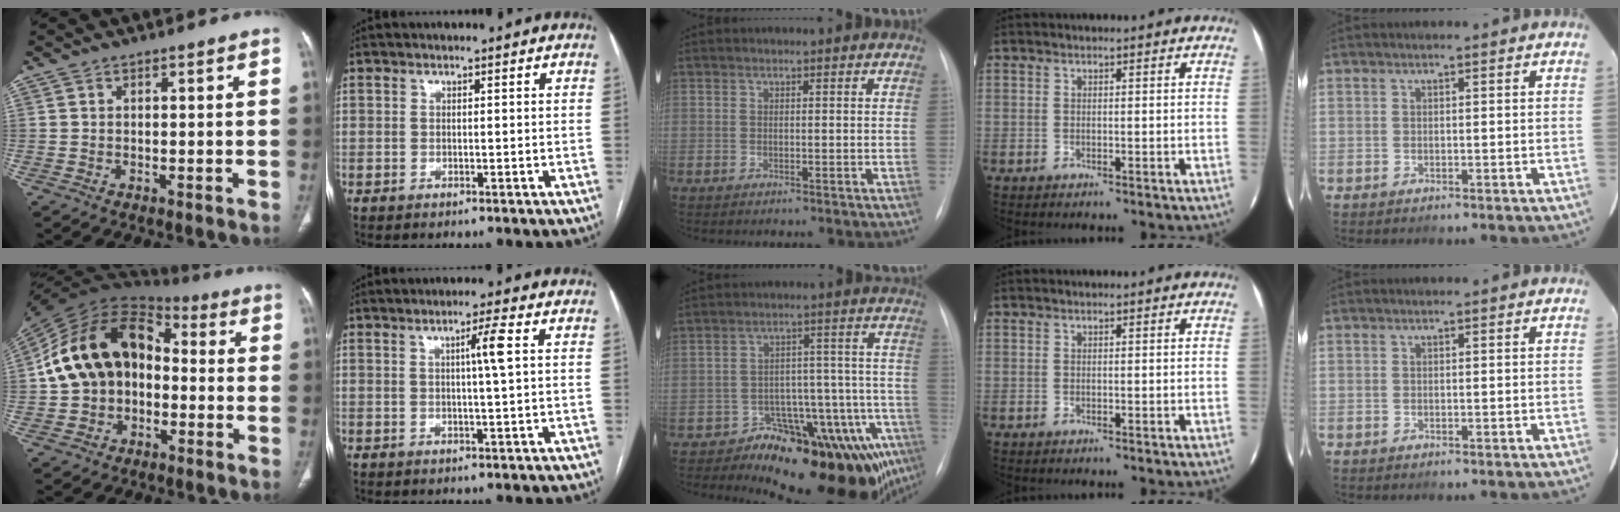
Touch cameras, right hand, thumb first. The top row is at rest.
{"thumb": {"total": 18.1, "force": [-0.5, 13.5, 11.9], "torque": [-0.196, 0.045, -0.019]}, "index": {"total": 3.6, "force": [0.8, -0.7, 3.4], "torque": [-0.060, 0.000, 0.012]}, "middle": {"total": 16.6, "force": [-10.8, 4.5, 11.8], "torque": [-0.070, 0.057, -0.146]}}